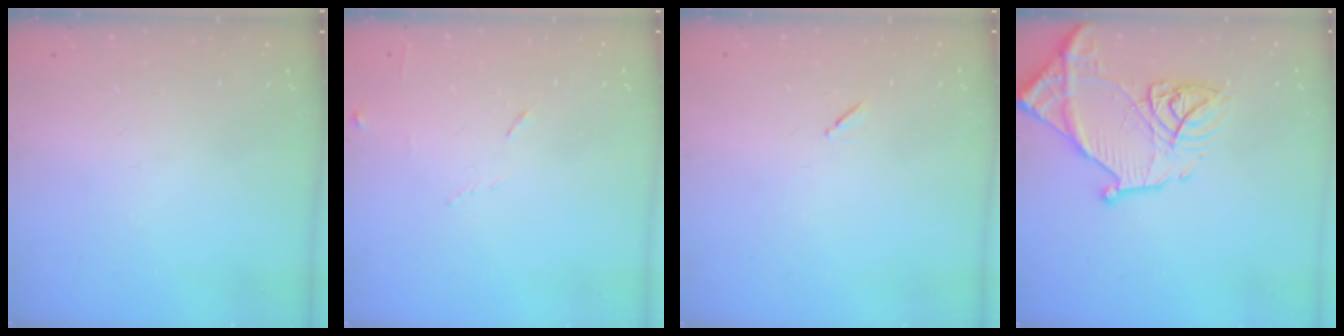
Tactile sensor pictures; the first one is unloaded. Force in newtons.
{"total": 6.4, "press": 6.3, "slide": 0.7}
{"total": 4.3, "press": 3.9, "slide": 1.8}
{"total": 17.5, "press": 17.4, "slide": 1.9}